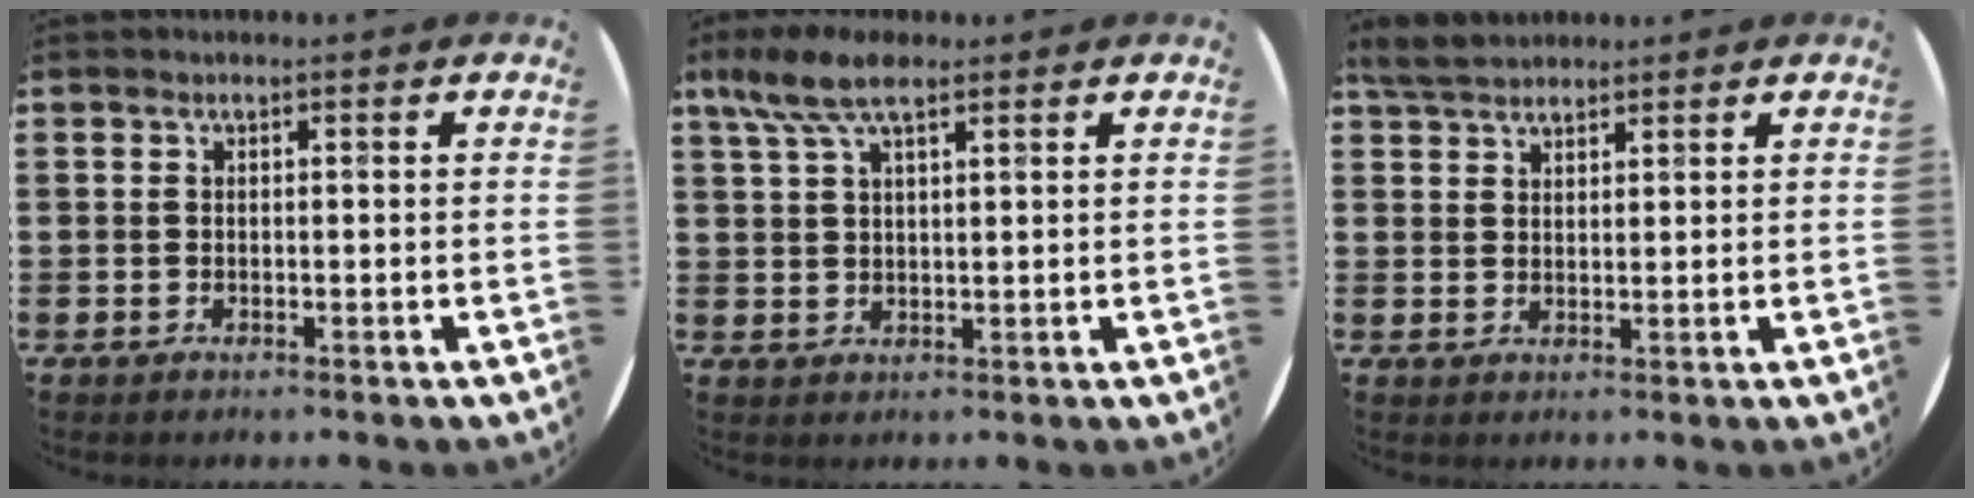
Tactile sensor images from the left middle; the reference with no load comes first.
{"total": 6.7, "force": [4.4, 2.4, 4.5], "torque": [-0.098, 0.002, 0.080]}
{"total": 4.1, "force": [3.7, 1.3, 1.1], "torque": [-0.031, -0.001, 0.072]}